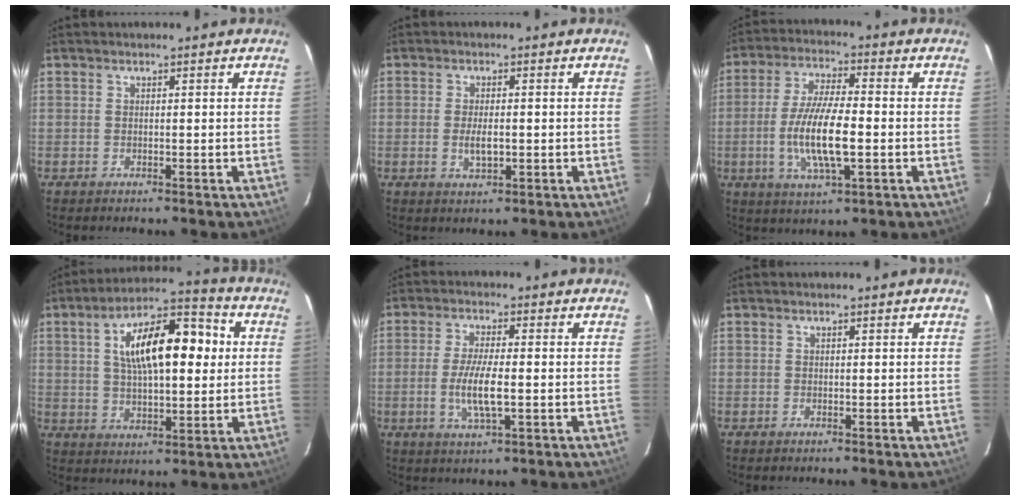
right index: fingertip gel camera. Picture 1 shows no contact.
{"total": 3.6, "force": [-0.6, 1.4, 3.3], "torque": [-0.062, -0.006, -0.009]}
{"total": 12.1, "force": [-2.4, 3.0, 11.5], "torque": [-0.228, -0.006, -0.045]}
{"total": 17.4, "force": [3.7, 7.2, 15.4], "torque": [-0.258, 0.036, 0.058]}
{"total": 7.4, "force": [-1.3, 1.5, 7.2], "torque": [-0.141, -0.008, -0.026]}
{"total": 0.0}